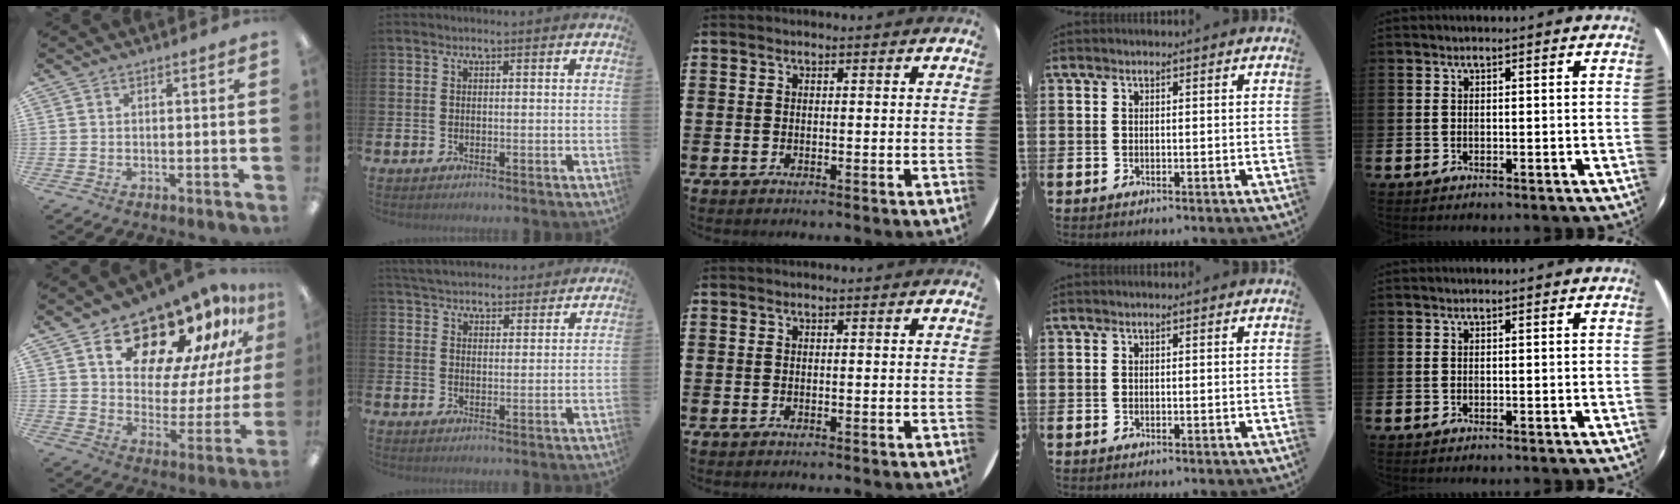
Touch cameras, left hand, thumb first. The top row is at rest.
{"thumb": {"total": 18.7, "force": [14.3, 8.7, 8.2], "torque": [-0.123, -0.108, 0.244]}, "index": {"total": 5.2, "force": [5.1, 1.1, 0.3], "torque": [-0.029, -0.024, 0.094]}}